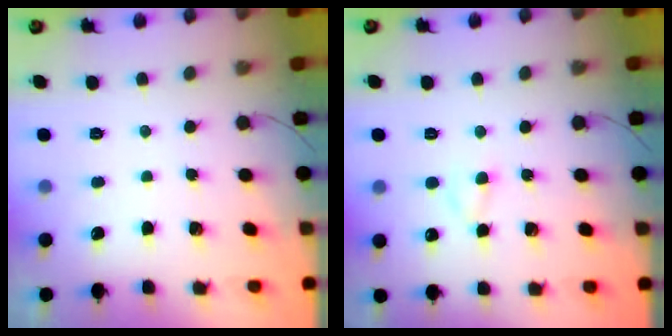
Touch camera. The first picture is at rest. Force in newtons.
{"total": 1.6, "press": 1.4, "slide": 0.9}